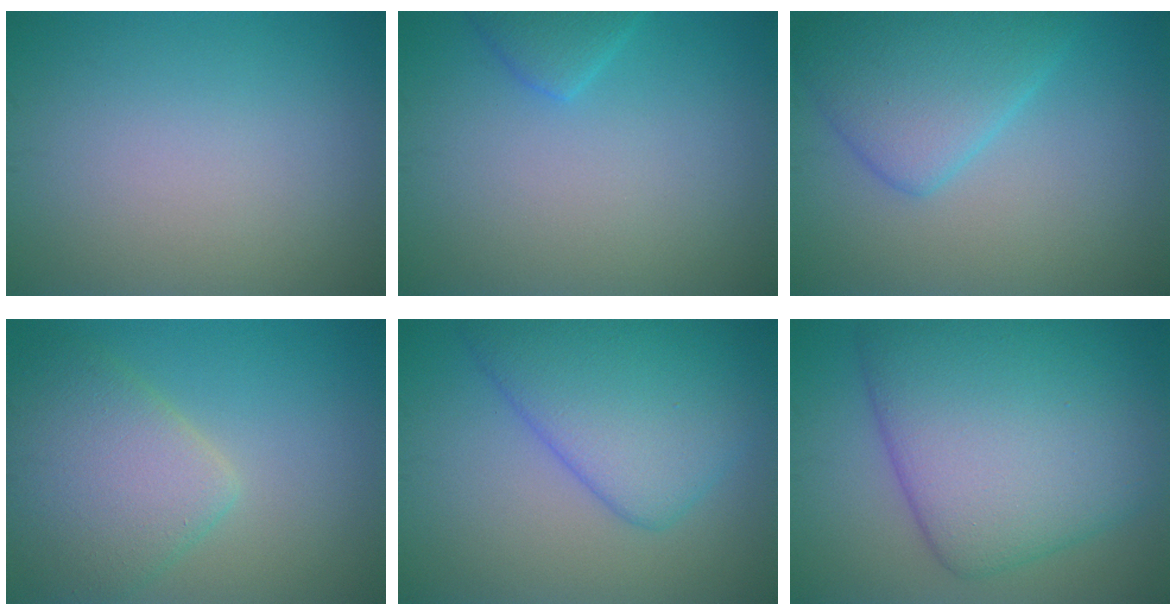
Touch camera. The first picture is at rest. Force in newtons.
{"total": 1.8, "press": 1.8, "slide": 0.1}
{"total": 5.3, "press": 5.3, "slide": 0.1}
{"total": 5.9, "press": 5.9, "slide": 0.3}
{"total": 7.5, "press": 7.5, "slide": 0.3}
{"total": 12.3, "press": 12.3, "slide": 0.3}